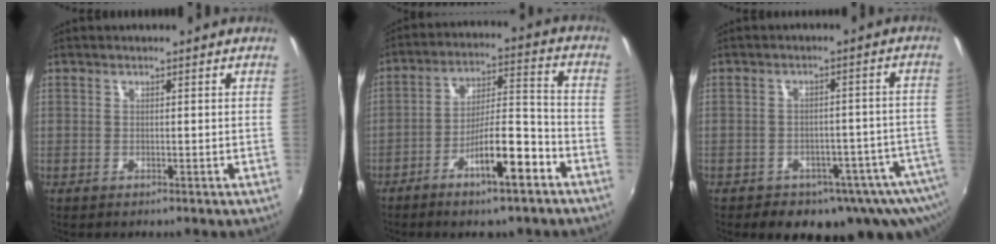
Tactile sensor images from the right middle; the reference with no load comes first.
{"total": 11.2, "force": [-6.6, 2.4, 8.6], "torque": [-0.147, 0.013, -0.101]}
{"total": 16.5, "force": [-10.9, 9.5, 8.1], "torque": [-0.116, -0.007, -0.117]}